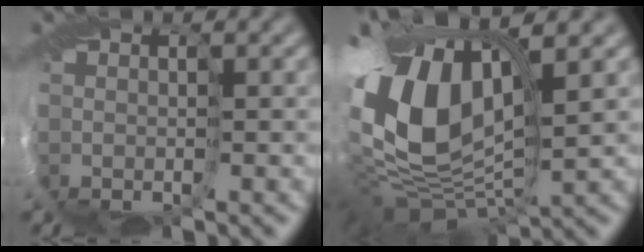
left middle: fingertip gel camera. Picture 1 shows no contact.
{"total": 16.1, "force": [2.6, 9.6, 12.7], "torque": [-0.305, -0.001, 0.049]}